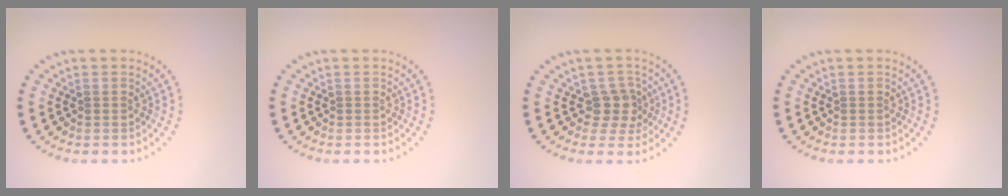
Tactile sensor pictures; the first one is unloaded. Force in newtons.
{"total": 0.0}
{"total": 2.3, "press": 1.8, "slide": 1.4}
{"total": 0.0}